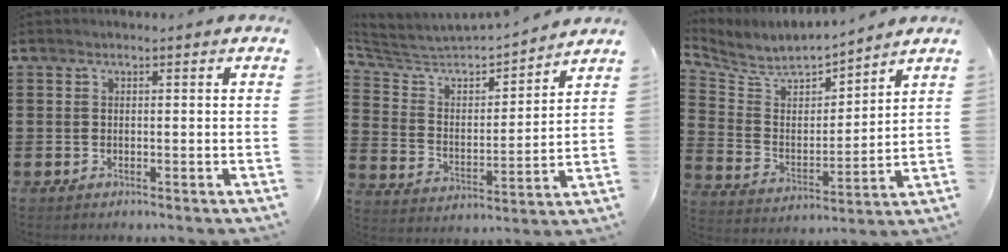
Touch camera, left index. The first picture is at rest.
{"total": 4.5, "force": [4.2, 1.1, 1.2], "torque": [-0.053, -0.037, 0.062]}
{"total": 6.2, "force": [5.8, 1.7, 1.3], "torque": [-0.061, -0.040, 0.097]}